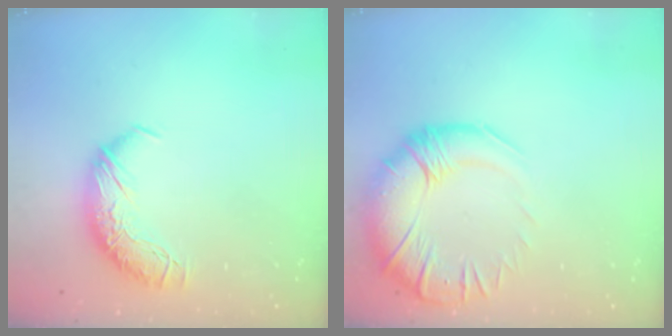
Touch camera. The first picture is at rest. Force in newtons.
{"total": 5.3, "press": 3.6, "slide": 3.8}